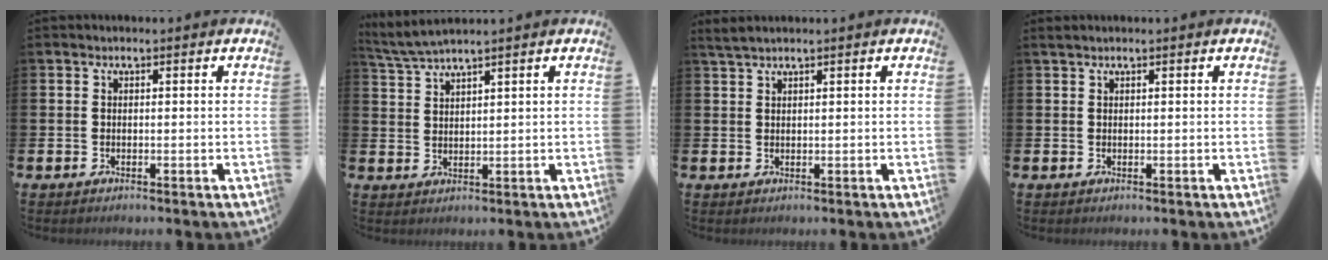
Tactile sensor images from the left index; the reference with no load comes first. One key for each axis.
{"total": 3.0, "fx": 2.9, "fy": -0.4, "fz": 0.7, "tx": -0.028, "ty": -0.006, "tz": 0.055}
{"total": 1.6, "fx": 1.4, "fy": 0.0, "fz": 0.6, "tx": -0.021, "ty": 0.006, "tz": 0.027}
{"total": 0.6, "fx": 0.5, "fy": 0.0, "fz": 0.3, "tx": -0.013, "ty": 0.006, "tz": 0.010}